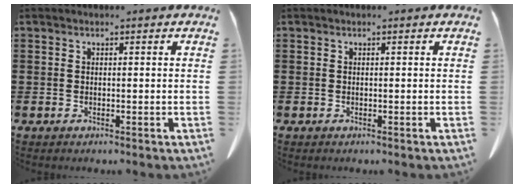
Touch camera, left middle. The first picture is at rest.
{"total": 0.0}